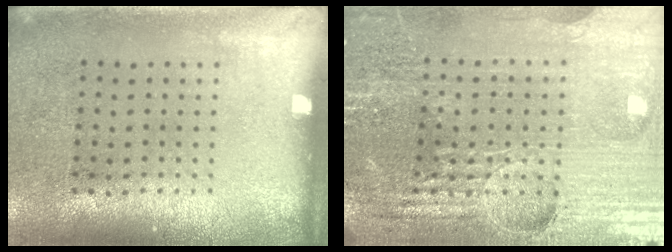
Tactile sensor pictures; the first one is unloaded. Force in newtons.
{"total": 5.5, "press": 5.0, "slide": 2.3}